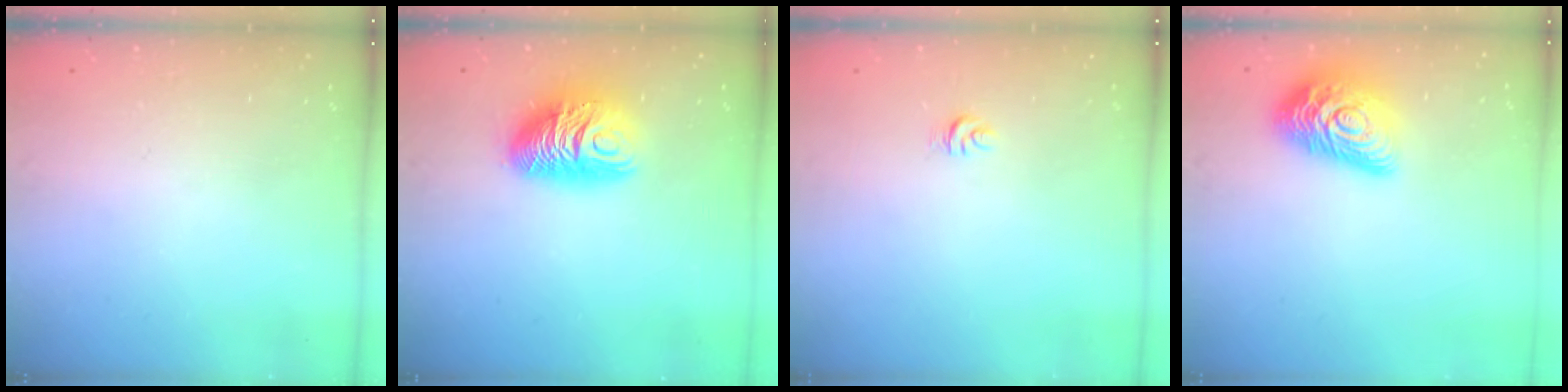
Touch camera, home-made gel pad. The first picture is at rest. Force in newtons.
{"total": 12.0, "press": 12.0, "slide": 0.8}
{"total": 3.6, "press": 3.5, "slide": 0.4}
{"total": 15.6, "press": 15.6, "slide": 0.7}